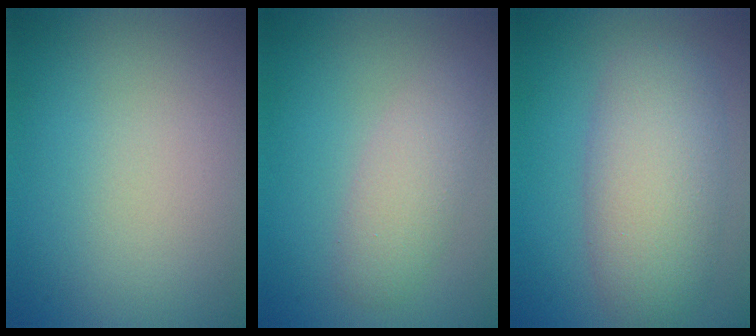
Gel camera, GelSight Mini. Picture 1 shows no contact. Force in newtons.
{"total": 2.8, "press": 2.7, "slide": 0.3}
{"total": 6.4, "press": 6.4, "slide": 0.2}